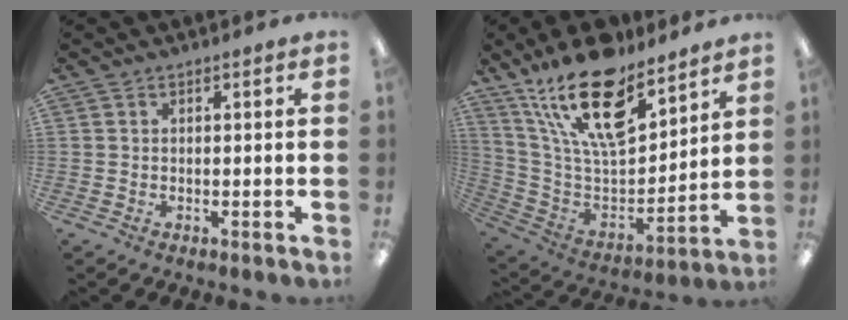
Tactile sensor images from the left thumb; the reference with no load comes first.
{"total": 22.5, "force": [15.2, 9.4, 13.7], "torque": [-0.246, -0.093, 0.266]}